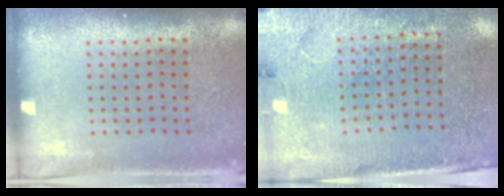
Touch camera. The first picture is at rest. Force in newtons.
{"total": 2.9, "press": 2.7, "slide": 1.1}